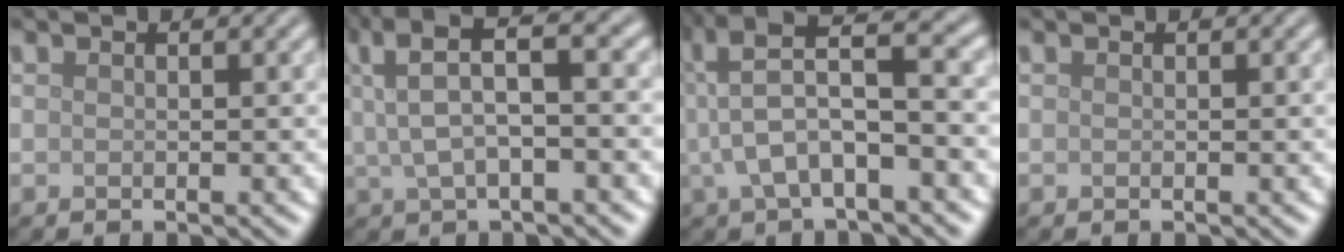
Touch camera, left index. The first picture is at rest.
{"total": 6.7, "force": [2.5, 2.3, 5.8], "torque": [-0.116, 0.019, 0.043]}
{"total": 8.0, "force": [1.3, 2.5, 7.5], "torque": [-0.137, 0.022, 0.016]}
{"total": 0.0}